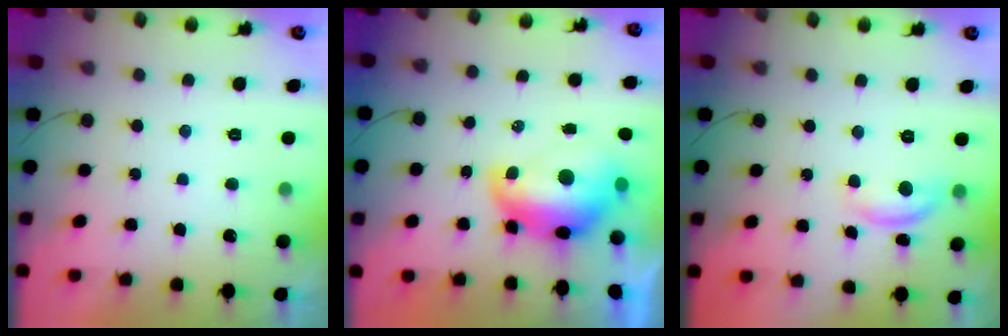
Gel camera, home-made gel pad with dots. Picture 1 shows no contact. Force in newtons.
{"total": 11.8, "press": 11.7, "slide": 1.3}
{"total": 9.3, "press": 9.3, "slide": 0.4}